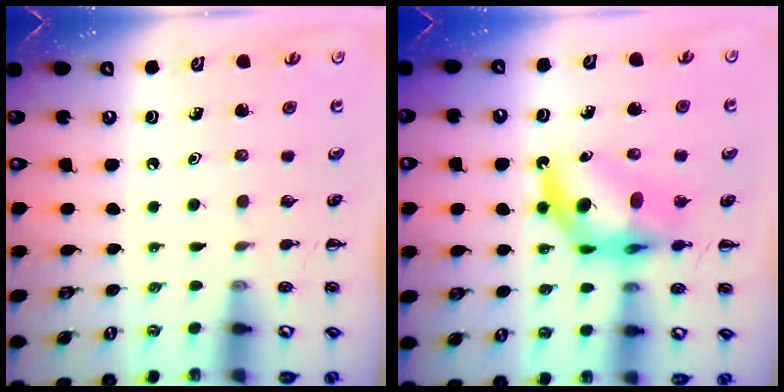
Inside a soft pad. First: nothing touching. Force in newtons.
{"total": 11.5, "press": 10.9, "slide": 3.5}